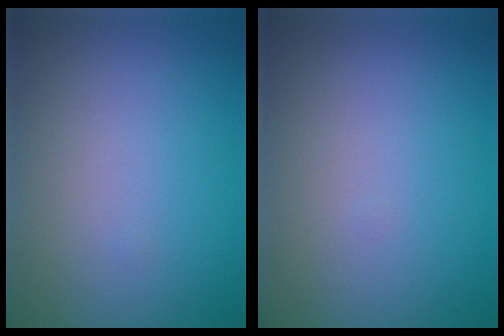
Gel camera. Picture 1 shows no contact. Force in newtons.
{"total": 0.0}